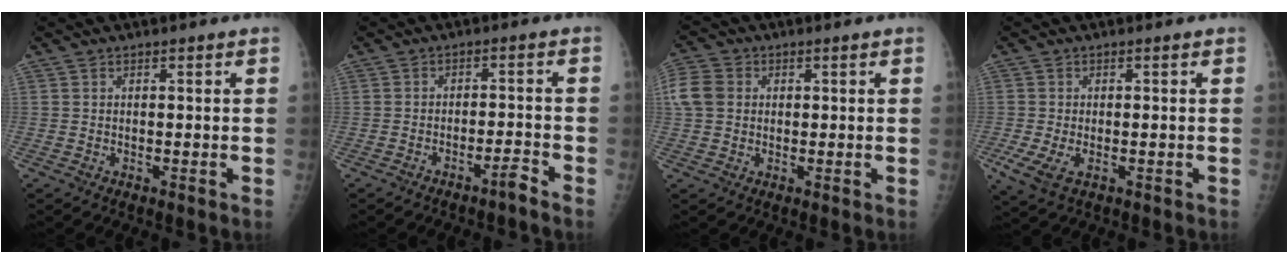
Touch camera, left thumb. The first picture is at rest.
{"total": 2.5, "force": [-2.1, -0.3, 1.2], "torque": [-0.023, 0.023, -0.035]}
{"total": 8.3, "force": [1.3, 6.9, 4.4], "torque": [-0.102, 0.014, 0.022]}
{"total": 4.9, "force": [-1.3, 2.4, 4.0], "torque": [-0.095, -0.009, -0.020]}